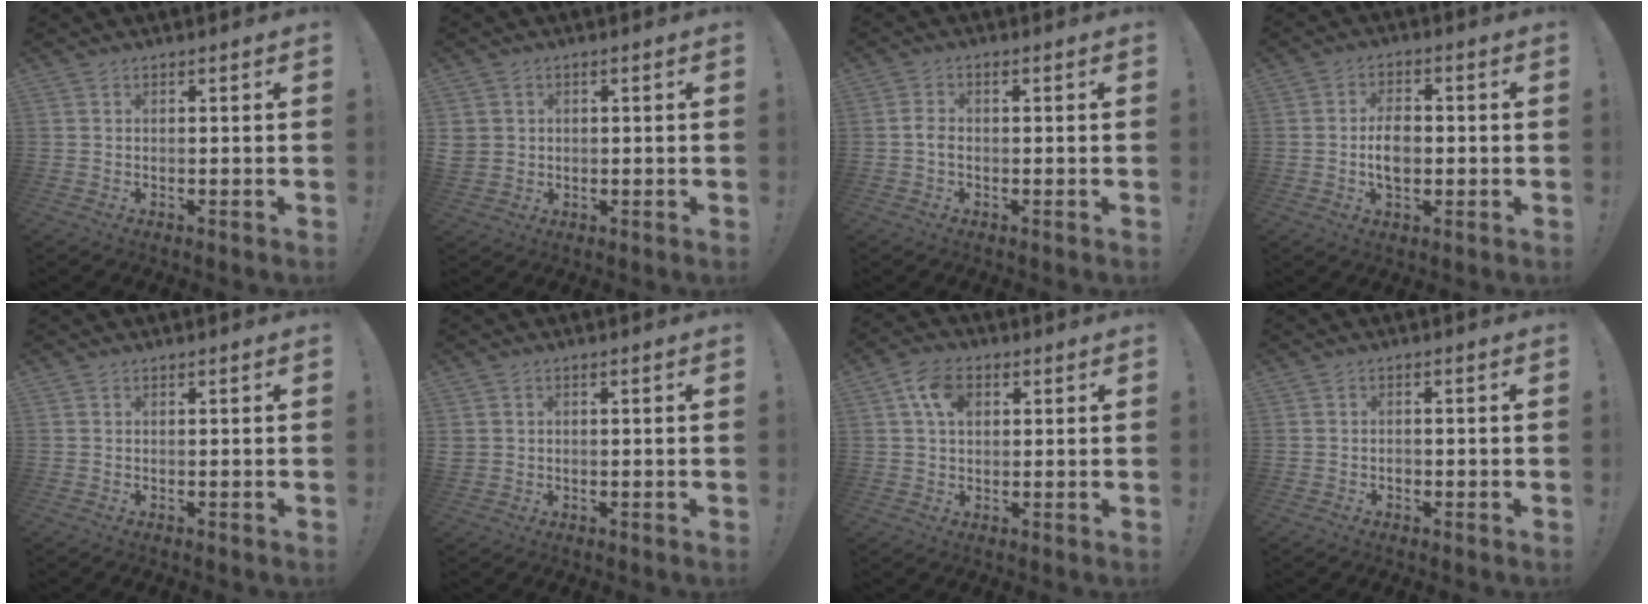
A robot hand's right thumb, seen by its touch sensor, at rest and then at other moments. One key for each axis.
{"total": 3.1, "fx": 0.8, "fy": 2.8, "fz": 1.0, "tx": -0.015, "ty": 0.001, "tz": 0.018}
{"total": 2.0, "fx": -0.3, "fy": 1.0, "fz": 1.7, "tx": -0.038, "ty": 0.004, "tz": -0.008}
{"total": 6.7, "fx": -1.0, "fy": 4.2, "fz": 5.1, "tx": -0.083, "ty": 0.003, "tz": -0.023}
{"total": 0.0}
{"total": 1.7, "fx": 0.1, "fy": 1.5, "fz": 0.8, "tx": -0.014, "ty": 0.005, "tz": 0.004}
{"total": 8.1, "fx": 2.7, "fy": 5.4, "fz": 5.4, "tx": -0.095, "ty": 0.005, "tz": 0.054}
{"total": 1.3, "fx": -0.9, "fy": 0.7, "fz": 0.7, "tx": -0.012, "ty": 0.003, "tz": -0.016}